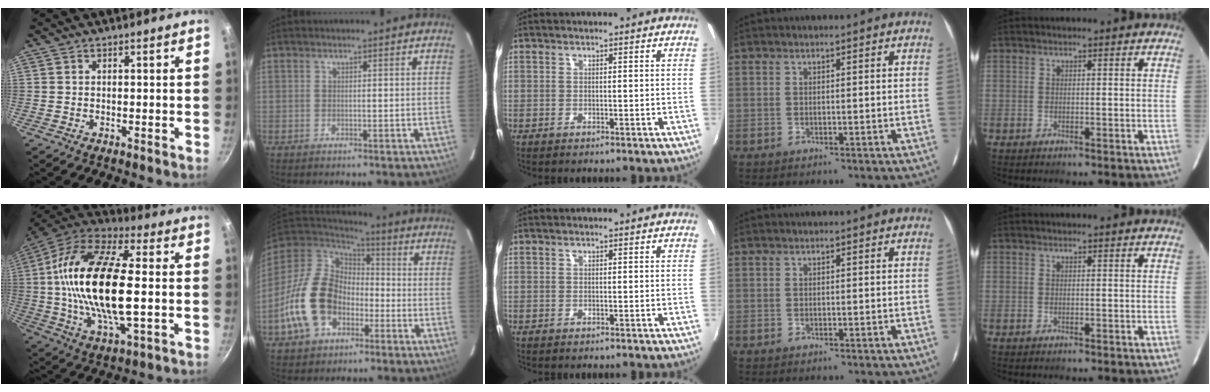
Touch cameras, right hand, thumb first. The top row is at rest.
{"thumb": {"total": 24.7, "force": [0.4, 10.5, 22.3], "torque": [-0.435, 0.021, -0.008]}, "index": {"total": 17.1, "force": [-5.4, 12.9, 9.8], "torque": [-0.234, 0.013, -0.085]}}